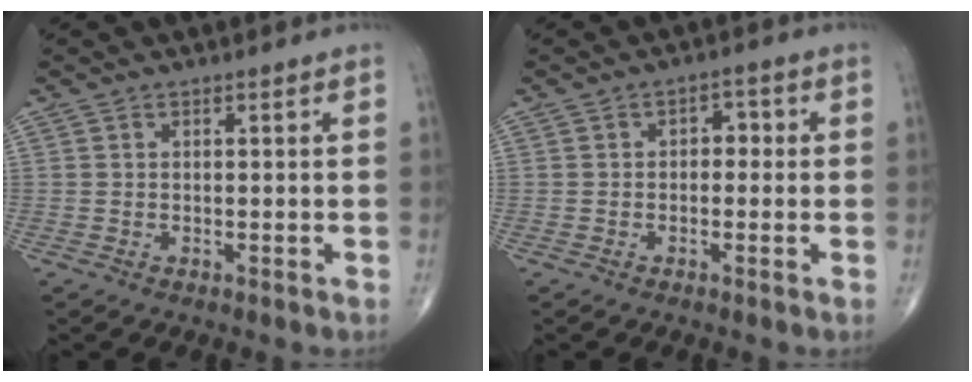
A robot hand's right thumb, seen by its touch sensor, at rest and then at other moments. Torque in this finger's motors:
{"motor_torque": [-0.34, 0.14, 0.20, 0.27, 0.06]}